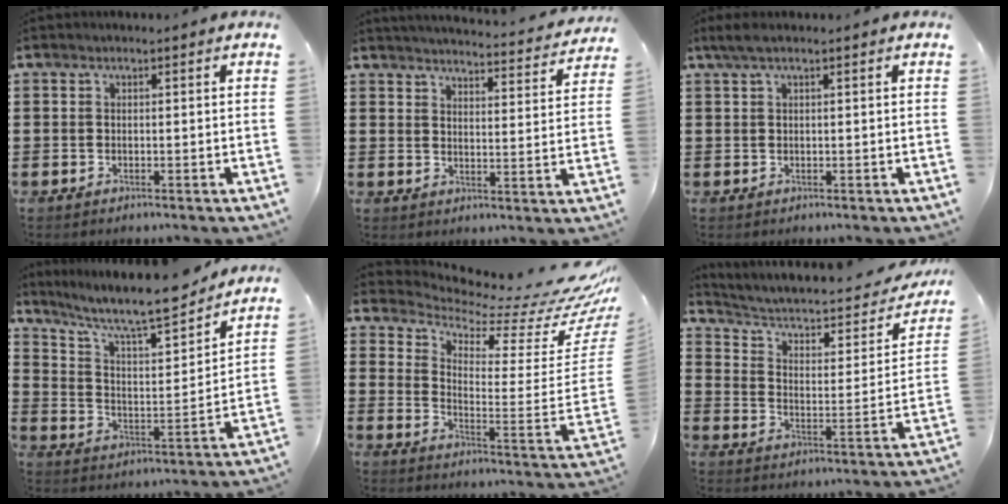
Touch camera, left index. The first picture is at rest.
{"total": 3.6, "force": [3.6, -0.1, 0.3], "torque": [-0.015, -0.032, 0.059]}
{"total": 1.6, "force": [0.7, 0.1, 1.4], "torque": [-0.028, 0.001, 0.014]}
{"total": 9.5, "force": [8.1, 1.5, 4.7], "torque": [-0.107, -0.056, 0.132]}
{"total": 6.6, "force": [5.3, 1.9, 3.4], "torque": [-0.068, -0.068, 0.084]}
{"total": 4.8, "force": [3.4, 1.9, 2.7], "torque": [-0.072, -0.027, 0.050]}